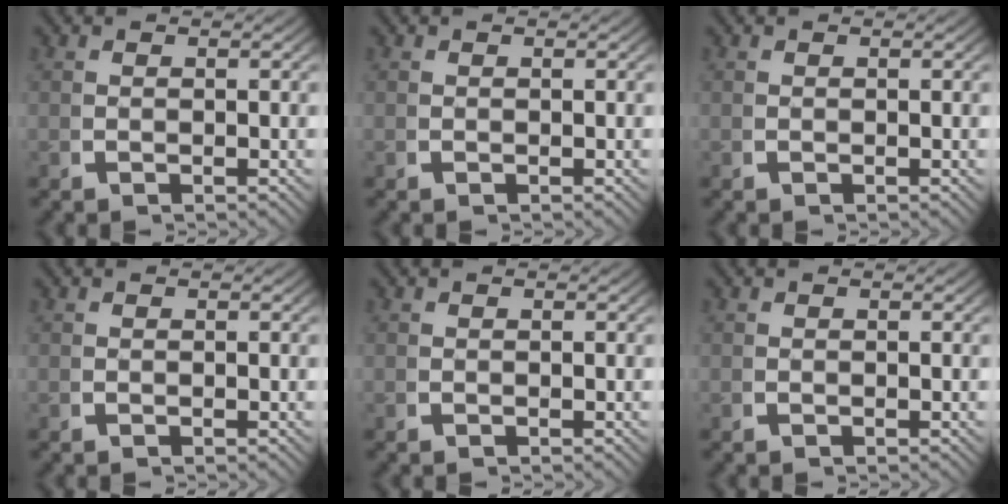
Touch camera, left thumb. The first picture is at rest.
{"total": 0.0}
{"total": 0.0}
{"total": 0.0}
{"total": 0.0}
{"total": 0.0}